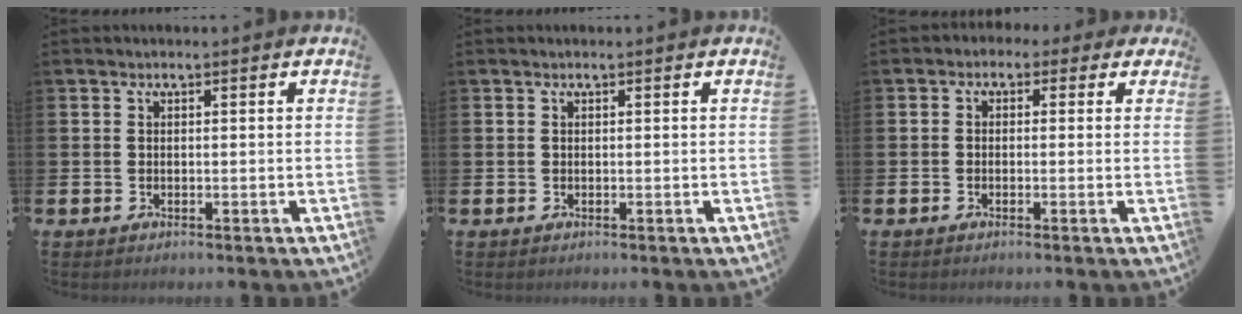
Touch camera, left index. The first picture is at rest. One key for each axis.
{"total": 0.0}
{"total": 1.3, "fx": -0.6, "fy": 1.1, "fz": 0.2, "tx": -0.010, "ty": 0.009, "tz": -0.016}